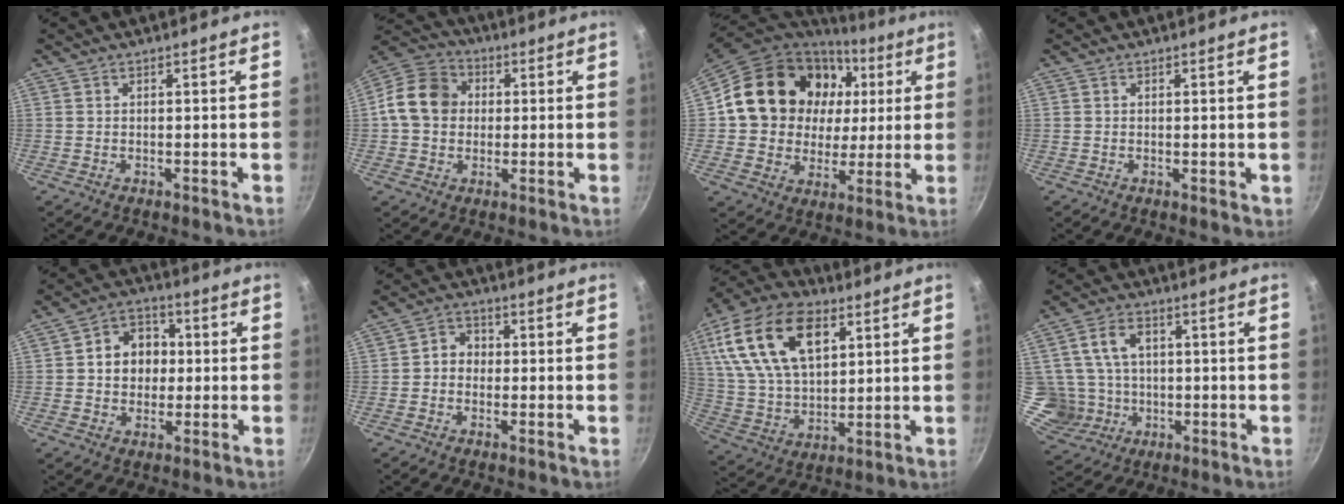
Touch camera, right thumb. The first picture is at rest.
{"total": 11.5, "force": [0.8, 9.7, 6.1], "torque": [-0.083, 0.021, -0.008]}
{"total": 23.0, "force": [6.1, 18.8, 11.8], "torque": [-0.188, 0.021, 0.110]}
{"total": 0.9, "force": [0.1, 0.4, 0.8], "torque": [-0.010, -0.001, 0.000]}
{"total": 9.7, "force": [0.9, 8.0, 5.4], "torque": [-0.043, 0.012, 0.004]}
{"total": 4.3, "force": [-0.2, 3.8, 2.0], "torque": [-0.007, 0.010, -0.013]}
{"total": 22.2, "force": [8.4, 13.0, 15.9], "torque": [-0.283, -0.011, 0.155]}
{"total": 10.1, "force": [-0.2, 8.9, 4.6], "torque": [-0.054, 0.002, 0.010]}